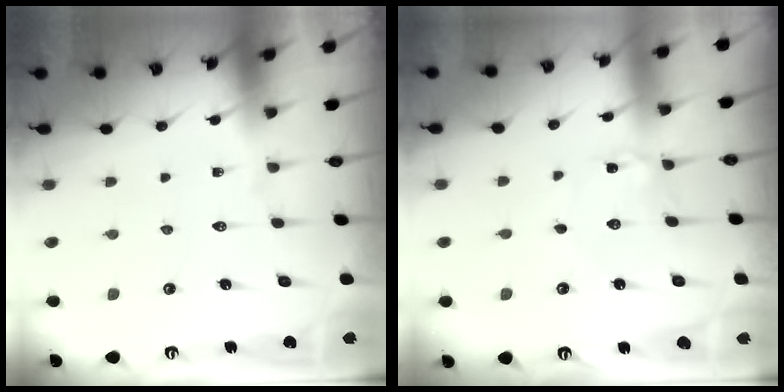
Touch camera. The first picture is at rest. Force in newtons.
{"total": 1.9, "press": 1.9, "slide": 0.2}